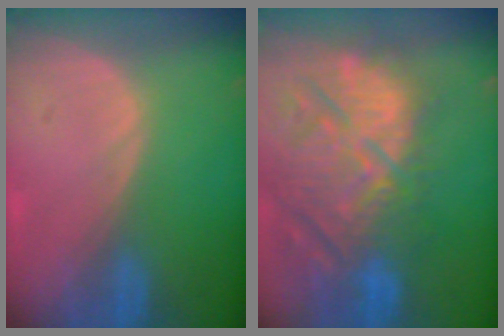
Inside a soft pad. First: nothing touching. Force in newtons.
{"total": 14.9, "press": 12.9, "slide": 7.4}